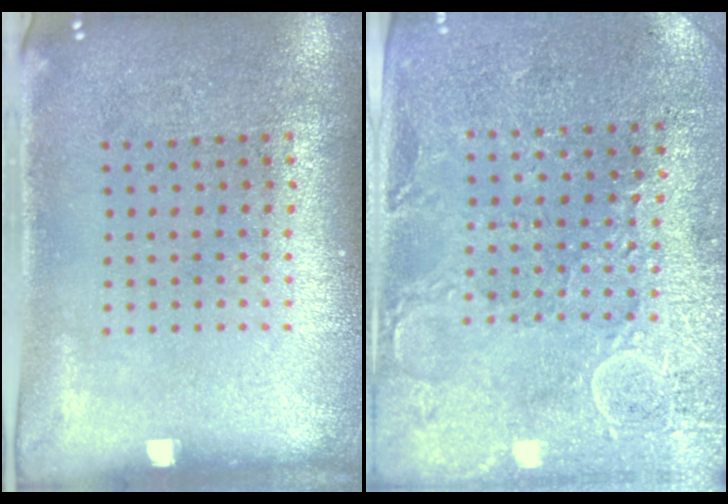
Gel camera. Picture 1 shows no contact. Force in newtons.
{"total": 2.8, "press": 2.7, "slide": 0.7}